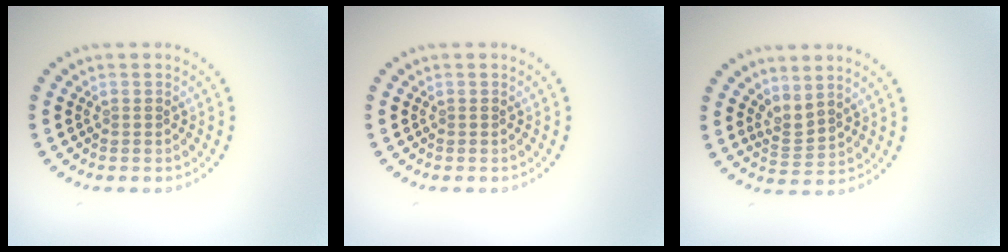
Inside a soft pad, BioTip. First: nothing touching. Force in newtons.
{"total": 0.0}
{"total": 2.1, "press": 1.5, "slide": 1.5}